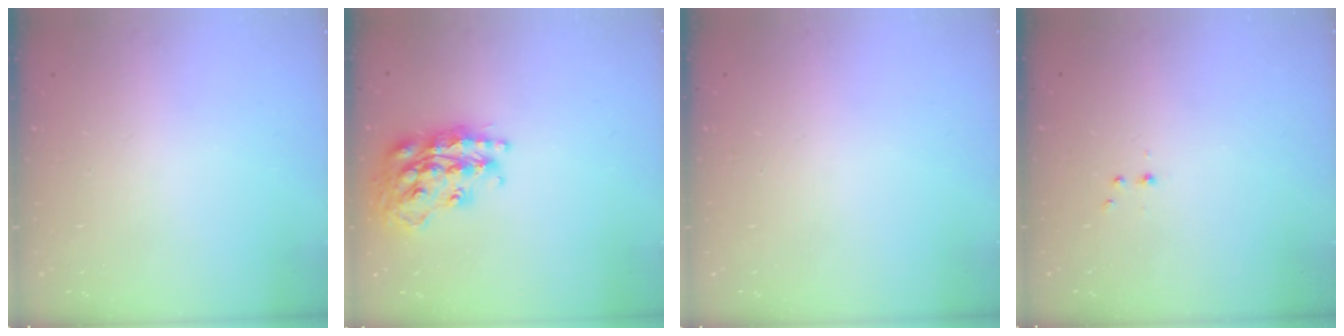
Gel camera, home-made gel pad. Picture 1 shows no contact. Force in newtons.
{"total": 20.5, "press": 20.5, "slide": 1.4}
{"total": 0.0}
{"total": 2.2, "press": 1.9, "slide": 1.0}